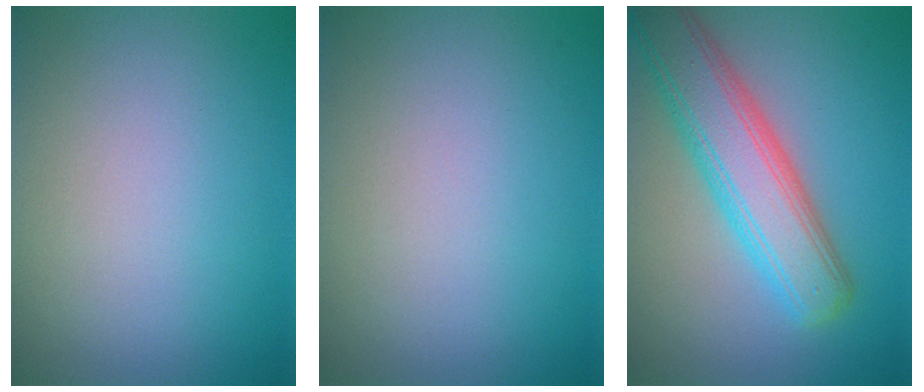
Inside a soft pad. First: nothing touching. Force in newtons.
{"total": 0.0}
{"total": 7.4, "press": 7.4, "slide": 0.7}